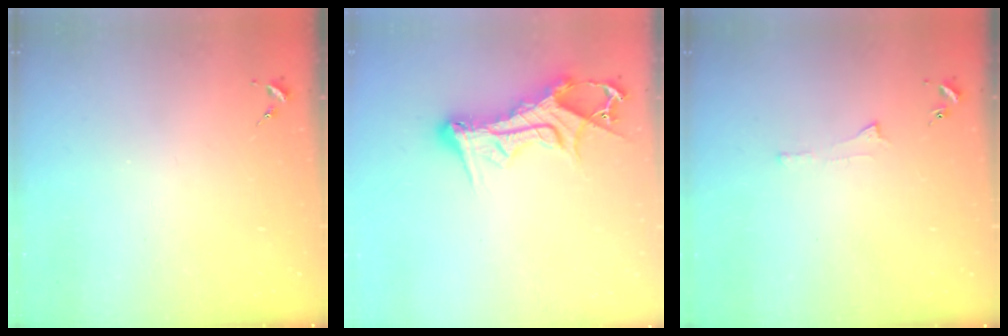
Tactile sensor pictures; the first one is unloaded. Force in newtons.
{"total": 13.7, "press": 13.6, "slide": 1.6}
{"total": 4.0, "press": 4.0, "slide": 0.7}